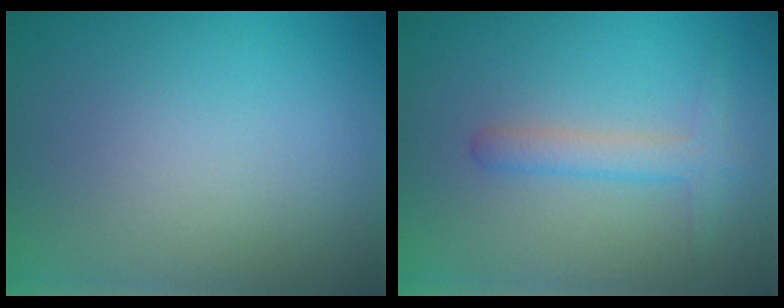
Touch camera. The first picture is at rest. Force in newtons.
{"total": 2.2, "press": 2.2, "slide": 0.1}